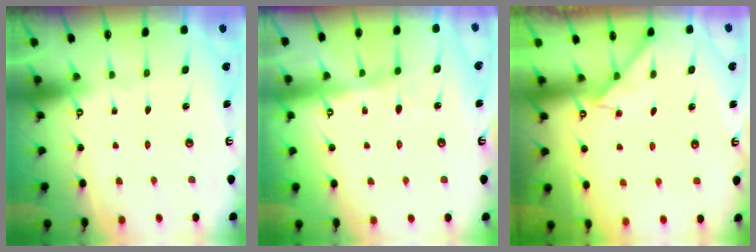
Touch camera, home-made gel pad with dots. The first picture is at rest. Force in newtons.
{"total": 7.1, "press": 7.1, "slide": 0.8}
{"total": 2.9, "press": 2.8, "slide": 0.4}